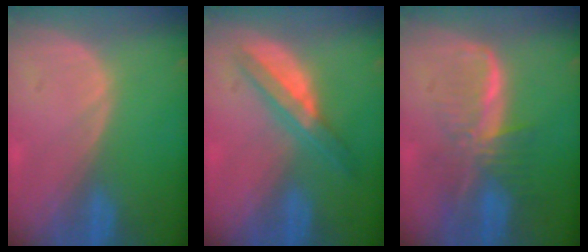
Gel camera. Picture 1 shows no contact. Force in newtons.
{"total": 5.7, "press": 5.3, "slide": 1.9}
{"total": 7.9, "press": 6.8, "slide": 3.9}